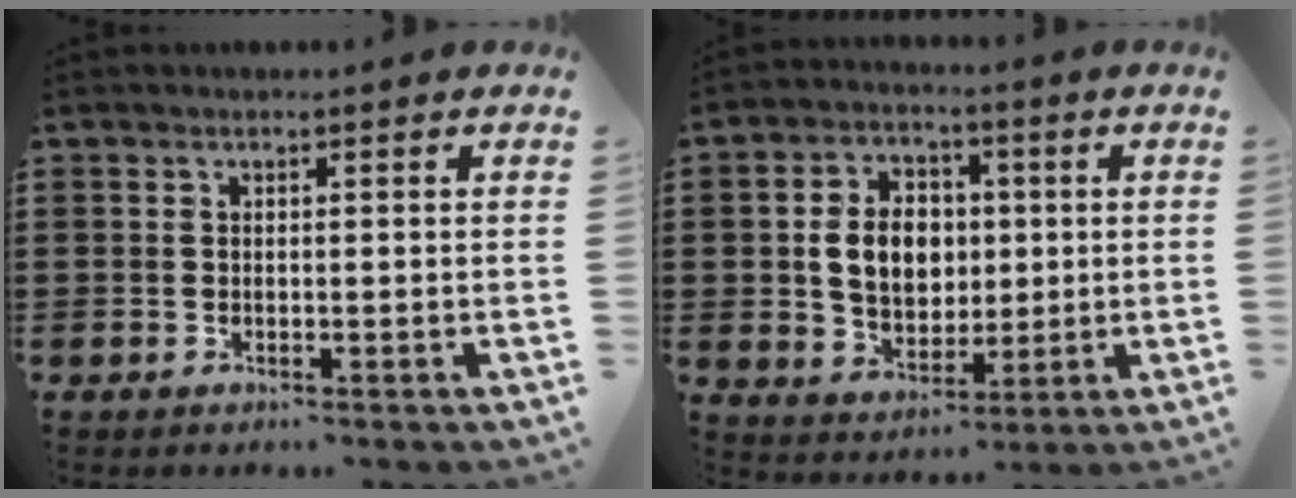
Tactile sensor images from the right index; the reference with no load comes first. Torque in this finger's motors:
{"motor_torque": [1.74, 0.05, 0.76, 0.11]}